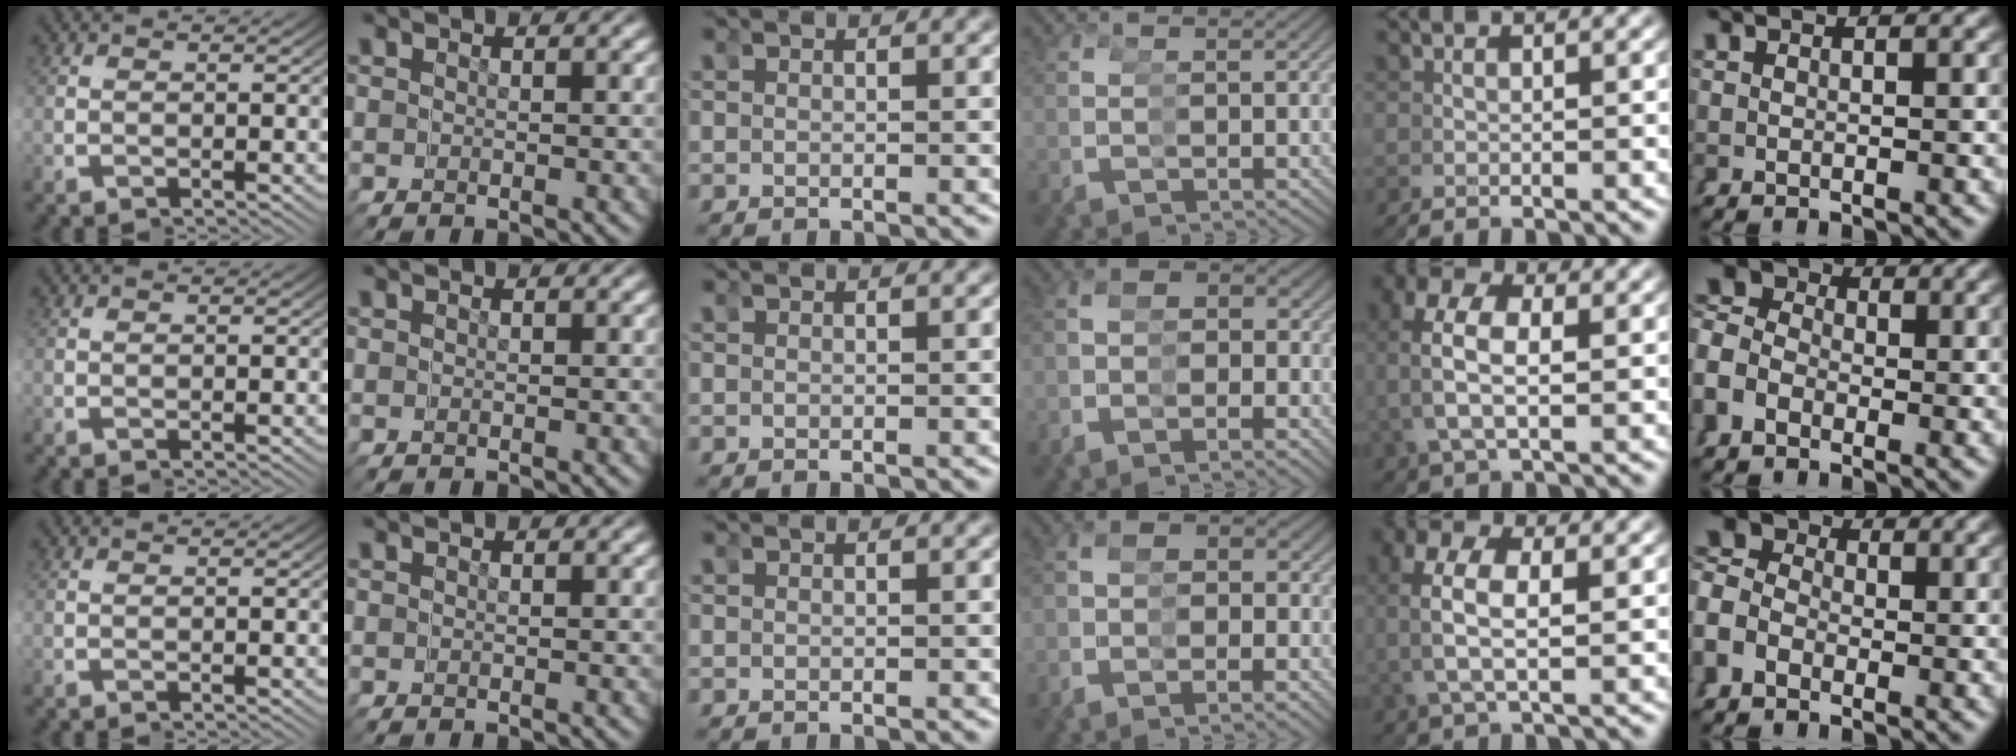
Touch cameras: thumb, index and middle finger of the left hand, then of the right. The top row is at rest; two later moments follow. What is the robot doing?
{"motion": "grasp_and_lifting", "object": "hoodie"}